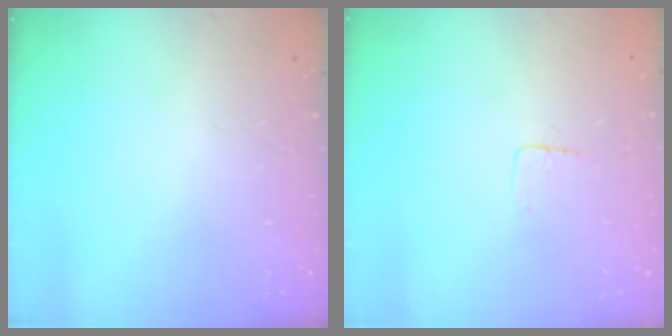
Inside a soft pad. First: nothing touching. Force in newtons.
{"total": 2.9, "press": 2.9, "slide": 0.2}